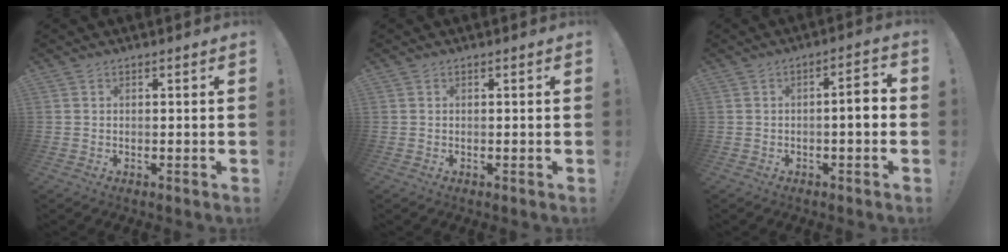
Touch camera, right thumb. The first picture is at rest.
{"total": 0.0}
{"total": 5.3, "force": [-1.1, 0.9, 5.1], "torque": [-0.088, 0.011, -0.021]}